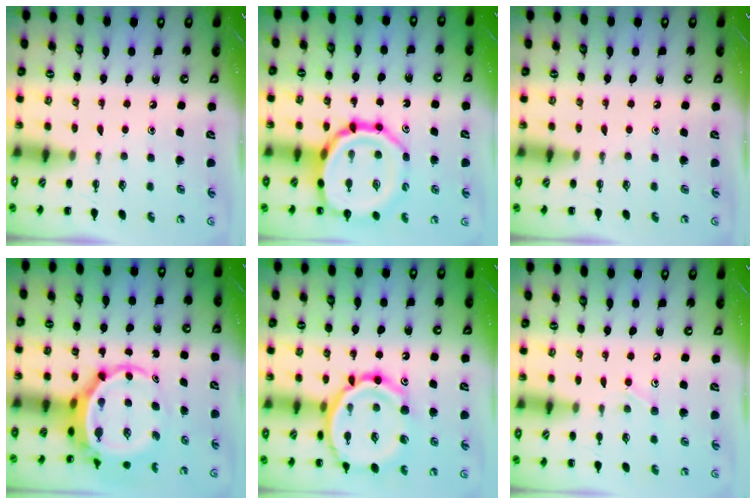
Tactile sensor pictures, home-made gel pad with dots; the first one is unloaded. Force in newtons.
{"total": 19.2, "press": 18.9, "slide": 3.0}
{"total": 0.0}
{"total": 5.9, "press": 5.6, "slide": 1.8}
{"total": 19.1, "press": 18.8, "slide": 3.1}
{"total": 6.6, "press": 6.2, "slide": 2.3}